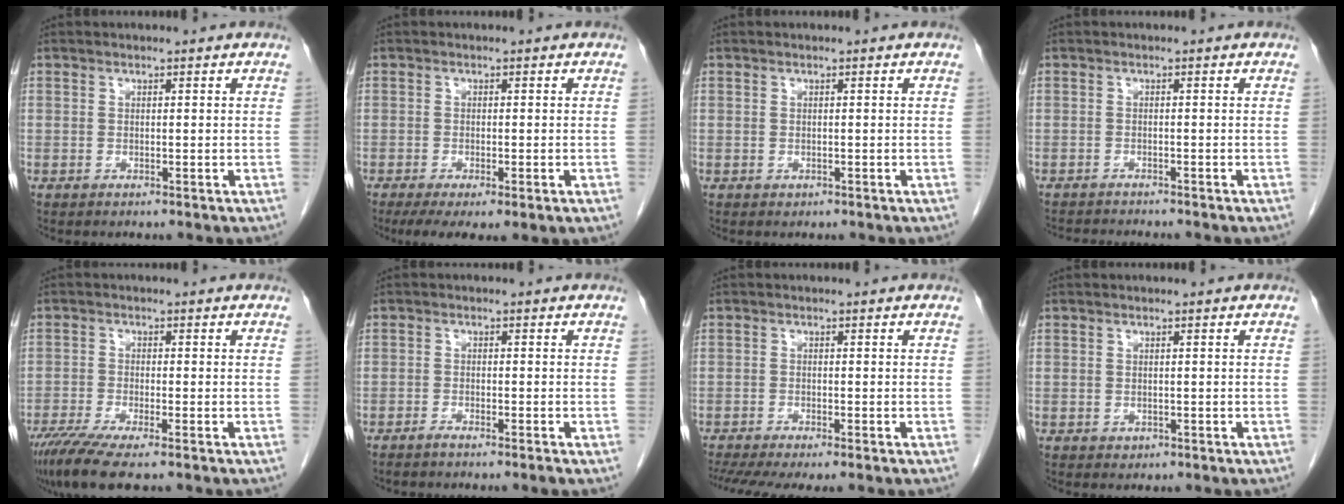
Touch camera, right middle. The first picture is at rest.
{"total": 7.6, "force": [-4.6, 2.2, 5.6], "torque": [-0.086, -0.019, -0.072]}
{"total": 0.0}
{"total": 4.4, "force": [-4.2, 0.2, 1.2], "torque": [-0.014, -0.010, -0.064]}
{"total": 7.3, "force": [-5.4, 0.5, 4.9], "torque": [-0.086, -0.019, -0.095]}
{"total": 2.1, "force": [-1.8, -0.5, 1.1], "torque": [-0.017, 0.002, -0.033]}
{"total": 8.6, "force": [-7.1, 1.0, 4.7], "torque": [-0.067, -0.007, -0.109]}
{"total": 0.5, "force": [-0.1, 0.5, 0.2], "torque": [-0.006, 0.000, 0.001]}